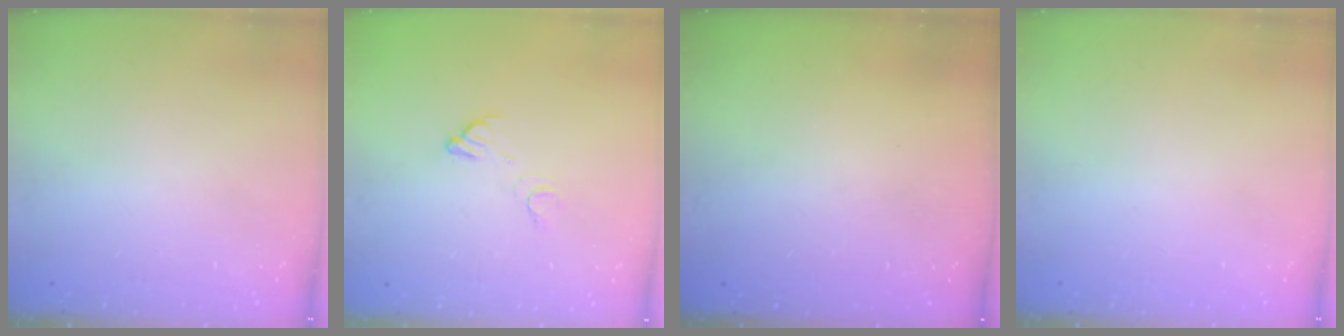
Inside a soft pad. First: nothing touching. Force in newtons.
{"total": 3.5, "press": 3.5, "slide": 0.2}
{"total": 3.0, "press": 3.0, "slide": 0.1}
{"total": 0.0}